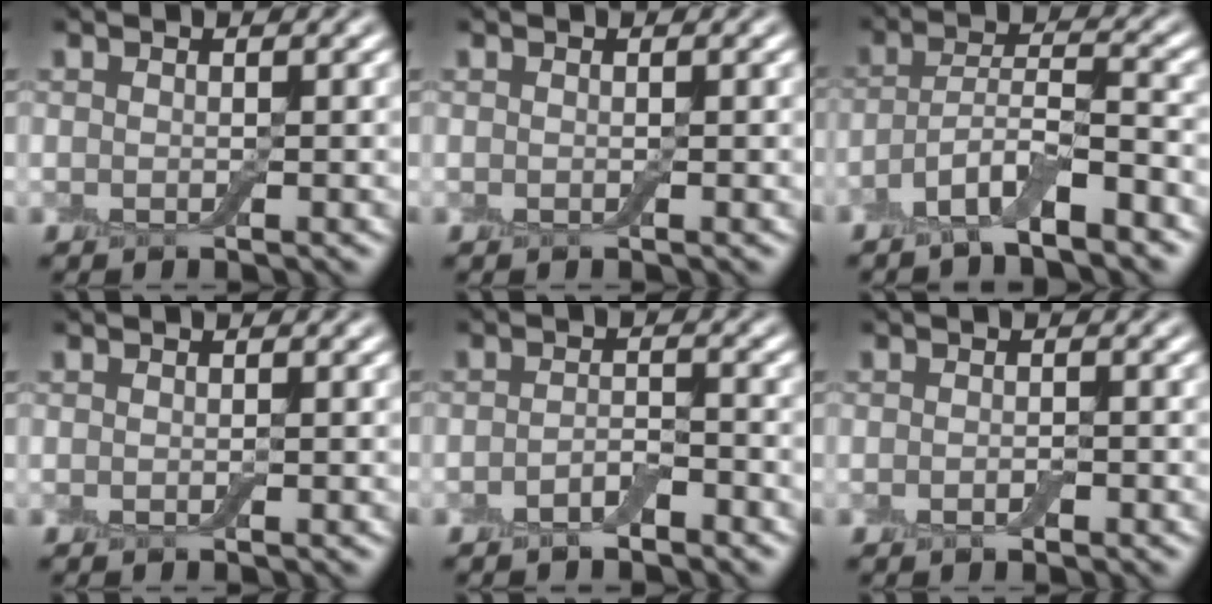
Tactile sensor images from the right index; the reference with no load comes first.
{"total": 0.0}
{"total": 5.0, "force": [-3.2, 1.1, 3.7], "torque": [-0.068, -0.002, -0.065]}
{"total": 0.0}
{"total": 1.8, "force": [-1.3, 0.7, 0.9], "torque": [-0.016, 0.000, -0.025]}
{"total": 0.7, "force": [-0.4, 0.3, 0.4], "torque": [-0.006, -0.003, -0.005]}